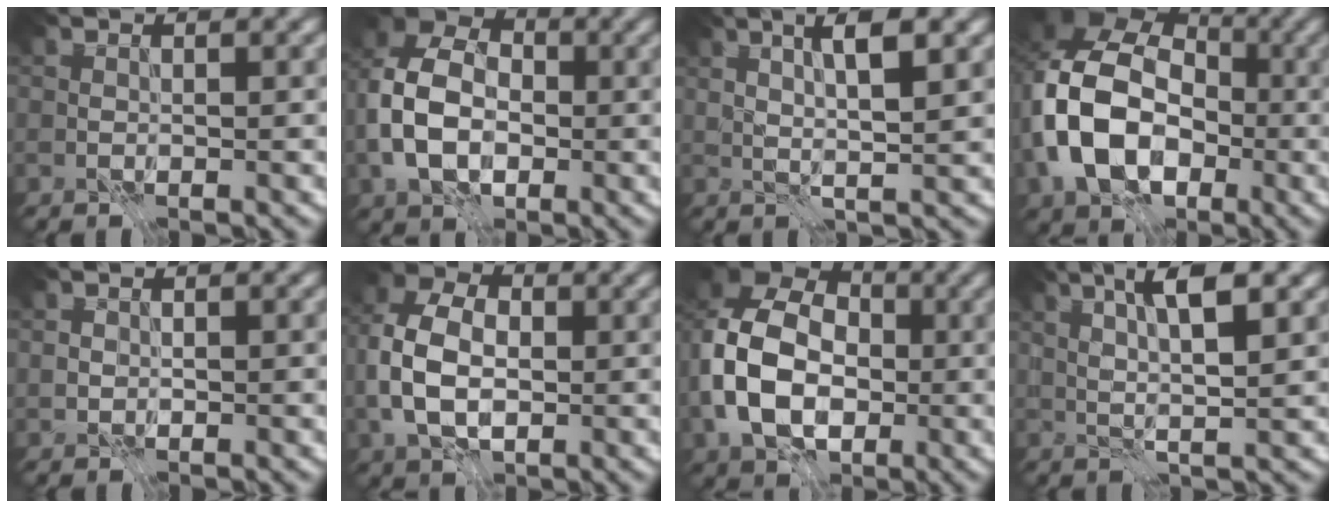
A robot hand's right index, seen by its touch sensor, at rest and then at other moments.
{"total": 9.1, "force": [-1.3, 6.4, 6.2], "torque": [-0.138, 0.006, -0.039]}
{"total": 4.6, "force": [1.8, 0.9, 4.1], "torque": [-0.069, 0.004, 0.030]}
{"total": 13.1, "force": [-2.1, 9.8, 8.4], "torque": [-0.185, -0.009, -0.049]}
{"total": 0.7, "force": [0.0, 0.6, 0.1], "torque": [-0.001, -0.002, -0.001]}
{"total": 7.5, "force": [-0.5, 5.2, 5.4], "torque": [-0.120, 0.005, -0.018]}
{"total": 12.4, "force": [-1.7, 9.0, 8.3], "torque": [-0.197, -0.009, -0.041]}
{"total": 5.3, "force": [2.1, 1.0, 4.8], "torque": [-0.086, 0.003, 0.037]}